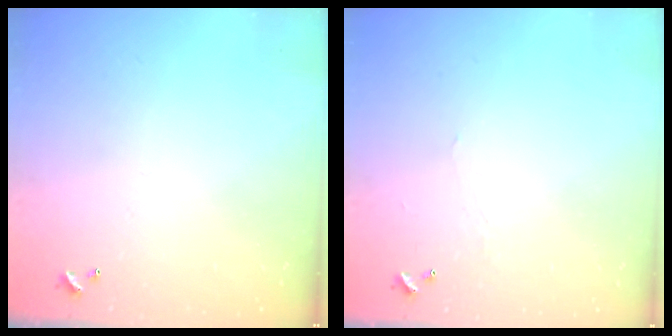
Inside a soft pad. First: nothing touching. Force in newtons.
{"total": 0.9, "press": 0.7, "slide": 0.4}